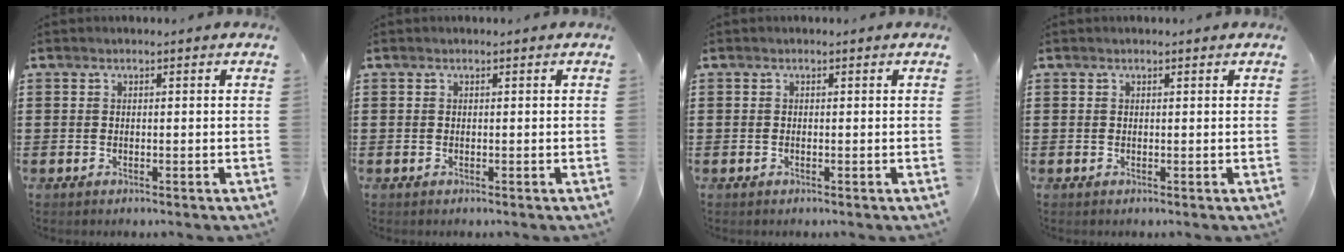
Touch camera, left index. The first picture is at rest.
{"total": 0.0}
{"total": 0.0}
{"total": 0.0}